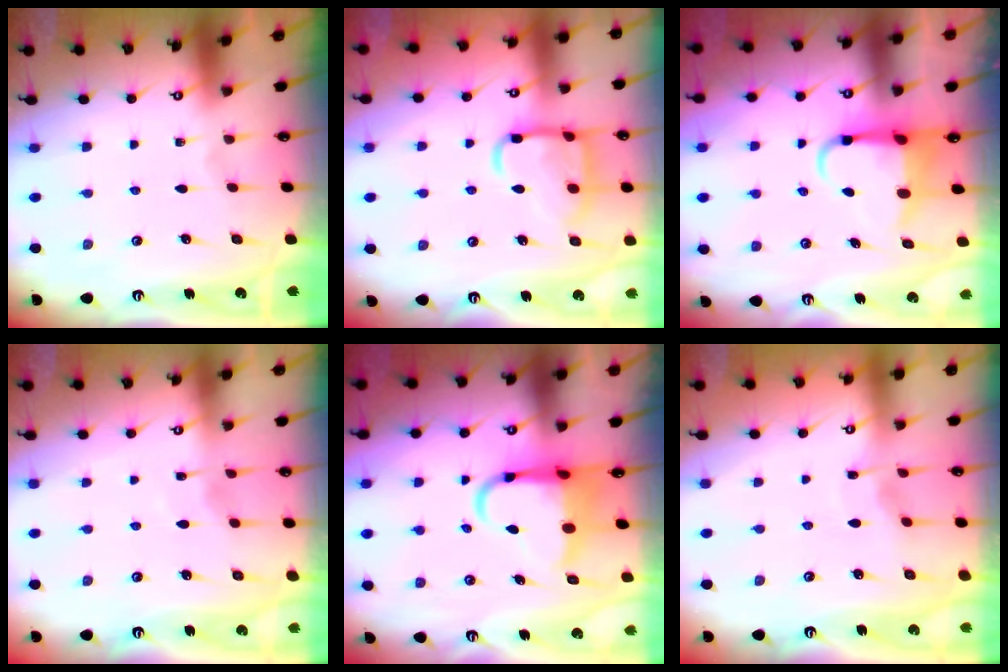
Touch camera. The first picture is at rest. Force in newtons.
{"total": 14.1, "press": 14.1, "slide": 1.3}
{"total": 5.4, "press": 5.4, "slide": 0.8}
{"total": 2.8, "press": 2.8, "slide": 0.5}
{"total": 8.0, "press": 7.8, "slide": 1.8}
{"total": 2.4, "press": 2.4, "slide": 0.3}